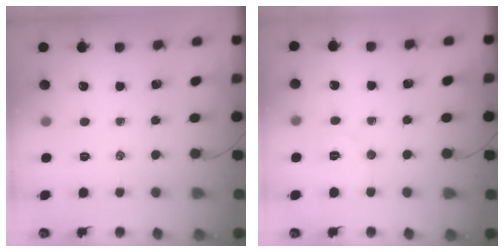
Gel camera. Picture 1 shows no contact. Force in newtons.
{"total": 5.5, "press": 5.4, "slide": 1.2}